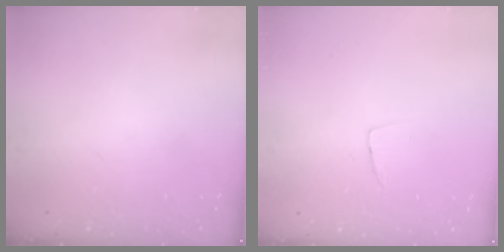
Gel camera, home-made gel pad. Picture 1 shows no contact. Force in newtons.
{"total": 2.9, "press": 2.9, "slide": 0.1}